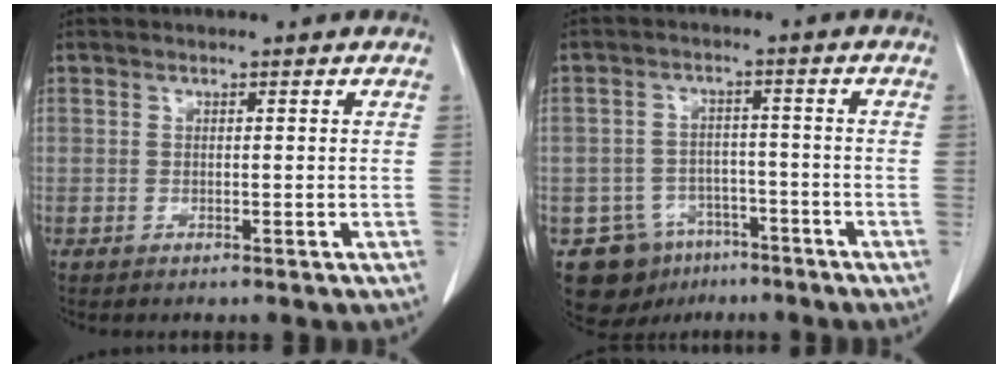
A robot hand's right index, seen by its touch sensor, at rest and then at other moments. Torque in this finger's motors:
{"motor_torque": [-0.06, -0.24, -0.48, -0.09]}